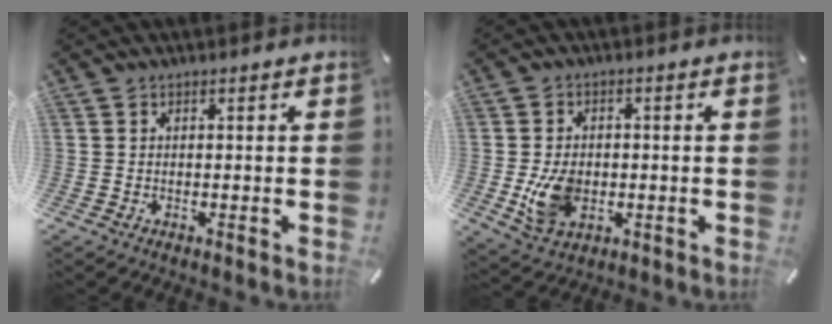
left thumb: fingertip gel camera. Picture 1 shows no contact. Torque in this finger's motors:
{"motor_torque": [0.20, 0.25, 0.35, -0.29, 0.06]}